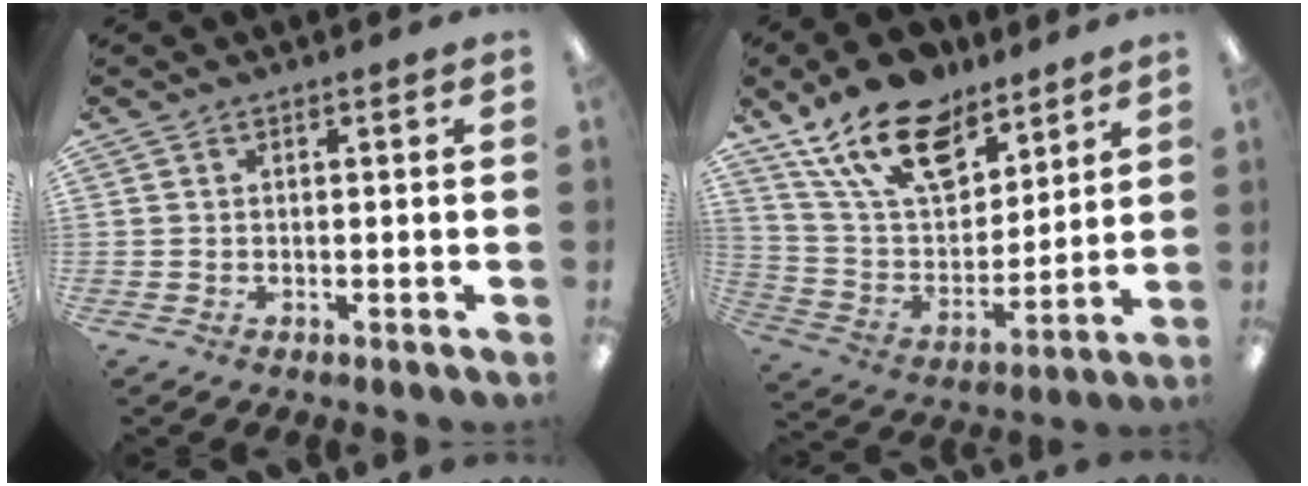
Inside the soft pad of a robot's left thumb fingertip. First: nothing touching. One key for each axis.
{"total": 19.3, "fx": 13.3, "fy": 10.1, "fz": 9.8, "tx": -0.186, "ty": -0.067, "tz": 0.240}